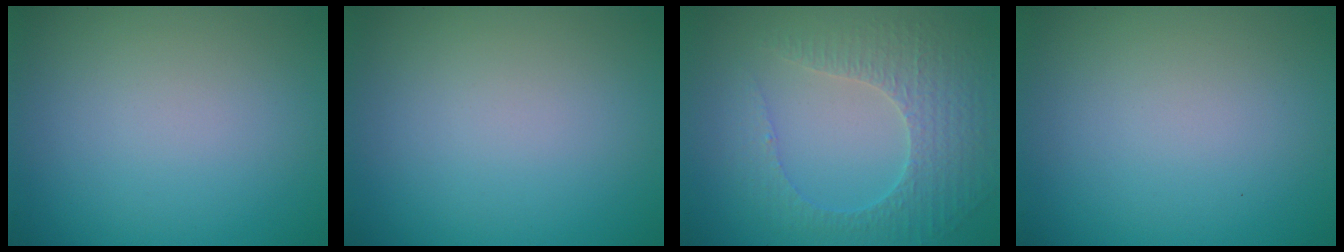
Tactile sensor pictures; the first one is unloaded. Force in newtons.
{"total": 0.0}
{"total": 4.2, "press": 3.2, "slide": 2.7}
{"total": 0.0}